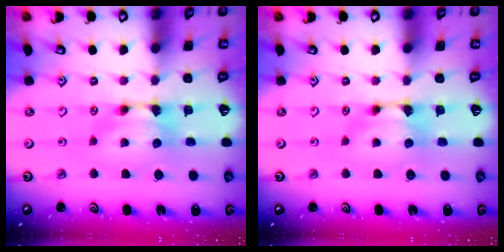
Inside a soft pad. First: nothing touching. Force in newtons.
{"total": 0.0}